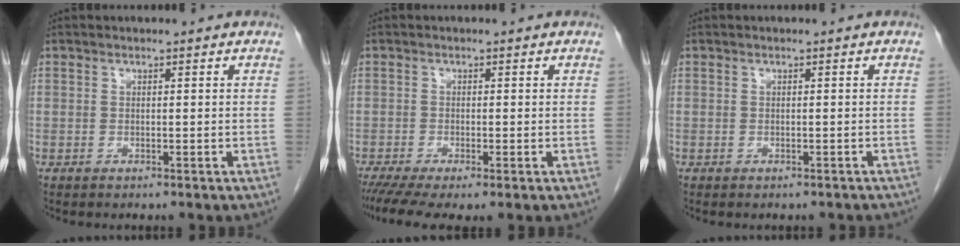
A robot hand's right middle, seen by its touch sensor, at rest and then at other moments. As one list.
[{"total": 6.3, "force": [-4.4, 1.0, 4.4], "torque": [-0.069, -0.018, -0.075]}, {"total": 2.2, "force": [-2.0, 0.7, 0.8], "torque": [-0.013, -0.003, -0.022]}]